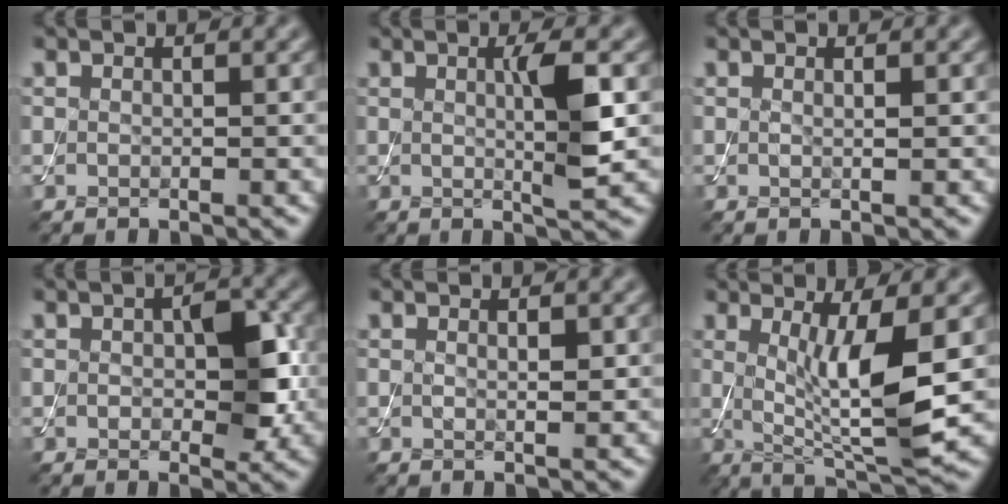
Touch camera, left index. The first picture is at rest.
{"total": 3.8, "force": [0.3, 0.5, 3.7], "torque": [-0.063, -0.005, 0.004]}
{"total": 0.5, "force": [0.2, 0.1, 0.5], "torque": [-0.005, 0.000, 0.001]}
{"total": 4.3, "force": [0.1, 2.2, 3.7], "torque": [-0.056, -0.001, 0.002]}
{"total": 0.9, "force": [0.3, 0.2, 0.8], "torque": [-0.012, -0.002, 0.005]}
{"total": 7.1, "force": [0.6, 1.4, 7.0], "torque": [-0.119, -0.016, 0.019]}